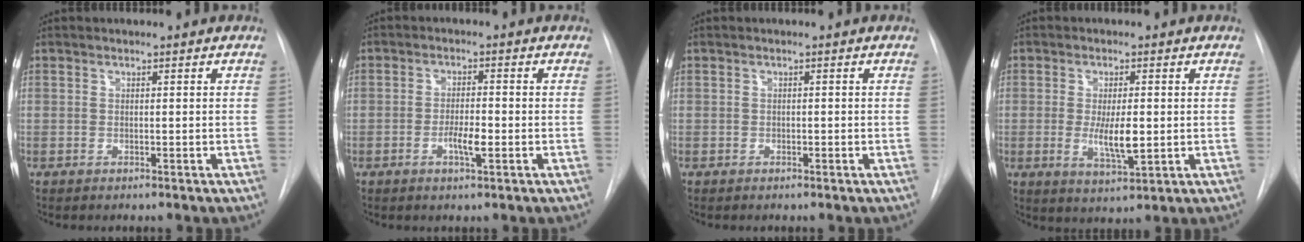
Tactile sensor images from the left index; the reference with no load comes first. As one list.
[{"total": 3.6, "force": [-1.9, 0.6, 3.0], "torque": [-0.054, -0.005, -0.030]}, {"total": 0.9, "force": [-0.9, 0.1, 0.0], "torque": [0.003, -0.004, -0.015]}, {"total": 5.7, "force": [-1.0, 1.5, 5.4], "torque": [-0.100, -0.018, -0.013]}]